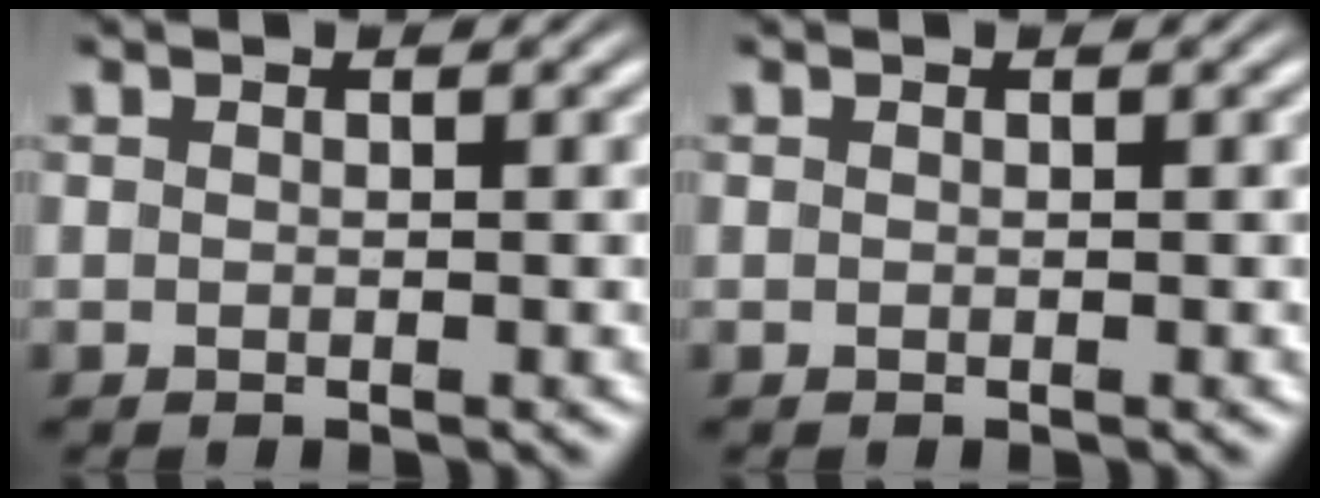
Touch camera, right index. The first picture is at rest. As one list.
[{"total": 0.0}]